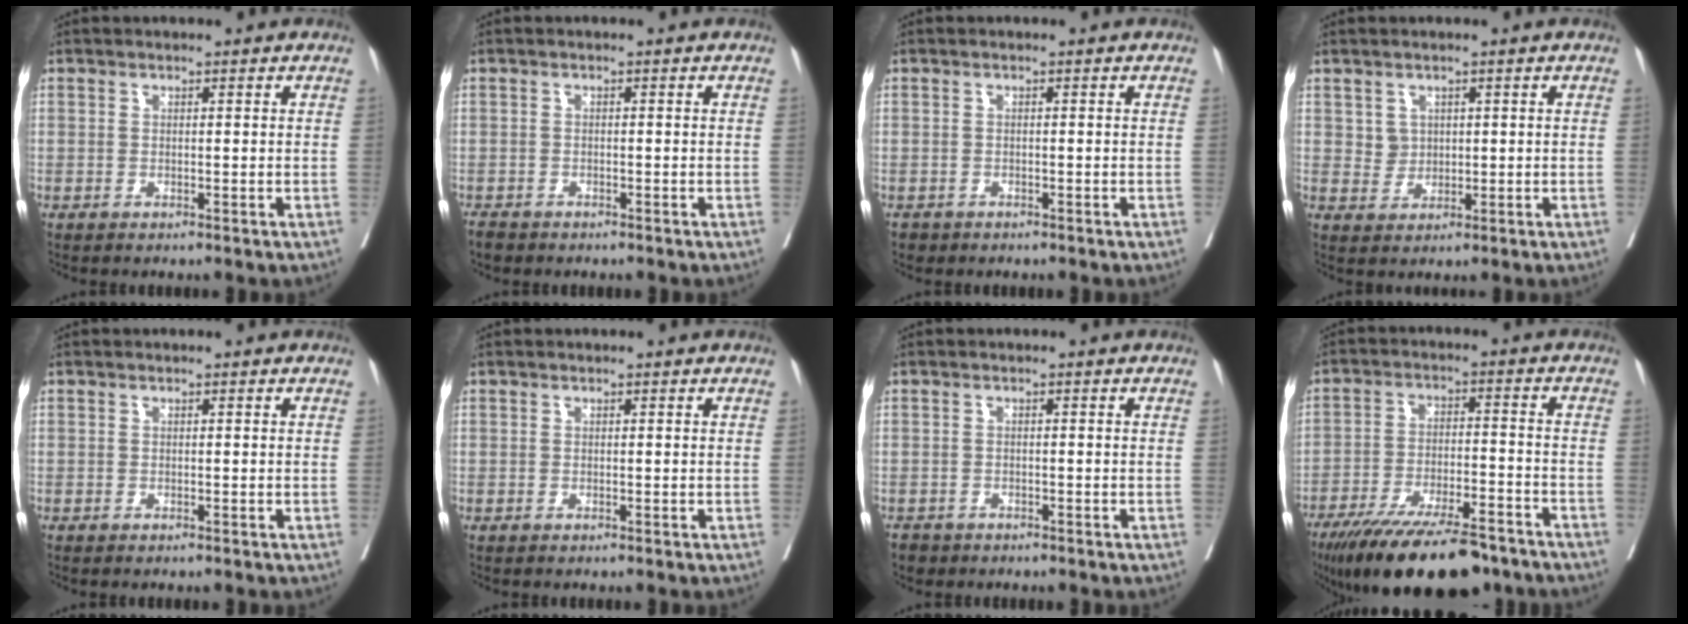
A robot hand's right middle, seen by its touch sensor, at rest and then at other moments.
{"total": 2.1, "force": [-1.8, 0.9, 0.5], "torque": [-0.014, -0.003, -0.030]}
{"total": 1.2, "force": [-0.9, 0.8, 0.0], "torque": [-0.007, 0.001, -0.015]}
{"total": 2.4, "force": [0.9, 2.2, 0.5], "torque": [-0.008, 0.000, 0.020]}
{"total": 0.0}
{"total": 0.0}
{"total": 2.2, "force": [-1.7, 1.3, 0.1], "torque": [-0.007, 0.002, -0.031]}
{"total": 19.3, "force": [-15.3, 4.4, 10.8], "torque": [-0.153, -0.012, -0.239]}